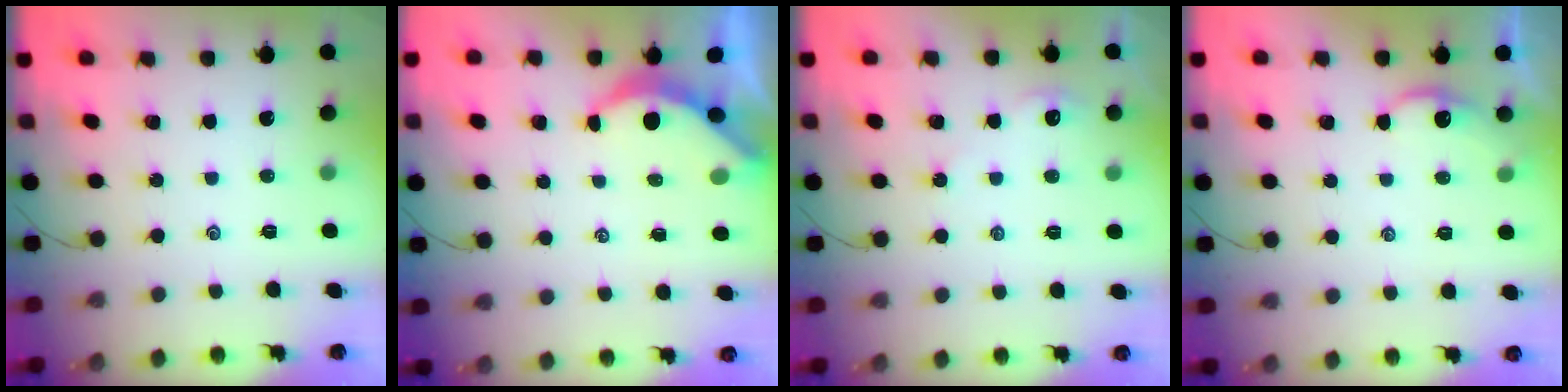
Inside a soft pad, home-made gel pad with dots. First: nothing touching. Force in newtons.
{"total": 4.4, "press": 4.4, "slide": 0.5}
{"total": 2.6, "press": 2.6, "slide": 0.3}
{"total": 2.2, "press": 2.2, "slide": 0.2}